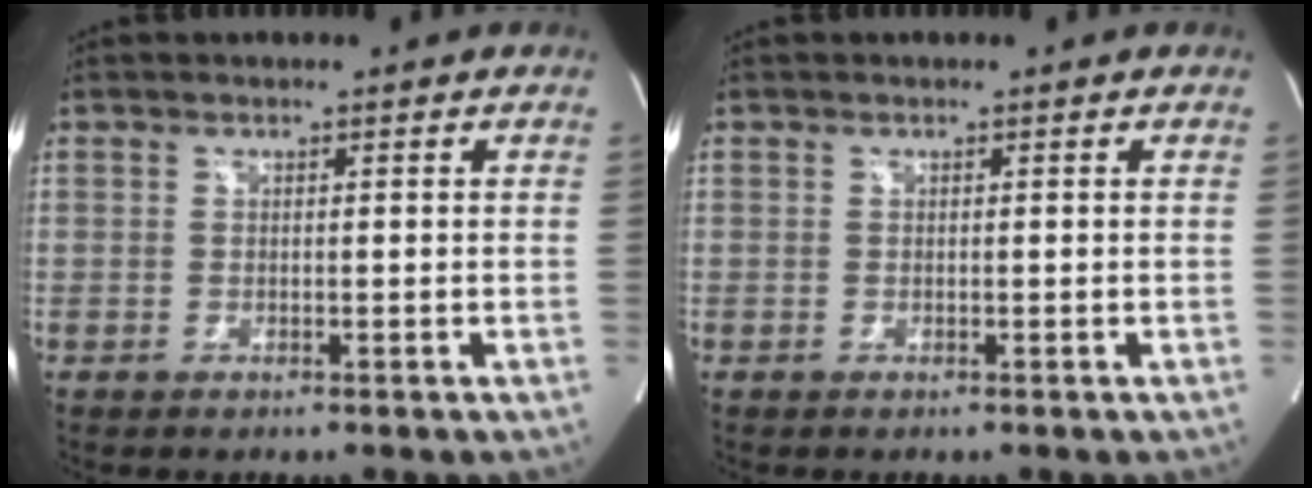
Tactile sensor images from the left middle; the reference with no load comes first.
{"total": 0.0}